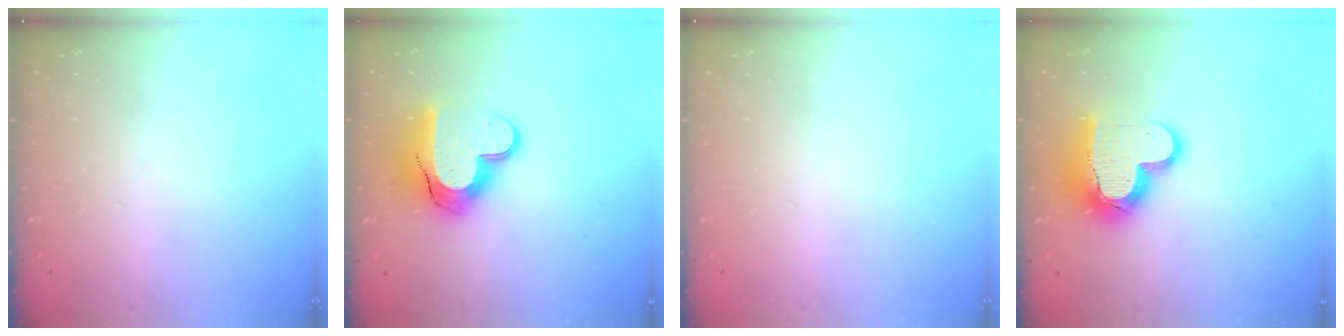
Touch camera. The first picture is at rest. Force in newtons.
{"total": 16.0, "press": 16.0, "slide": 1.0}
{"total": 0.0}
{"total": 15.5, "press": 15.4, "slide": 1.8}